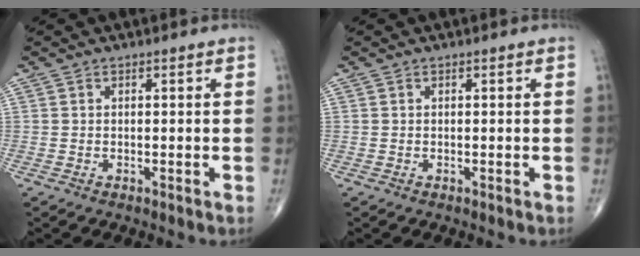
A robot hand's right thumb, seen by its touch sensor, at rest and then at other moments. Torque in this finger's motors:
{"motor_torque": [0.00, 0.00, -0.09, -0.04, 0.00]}